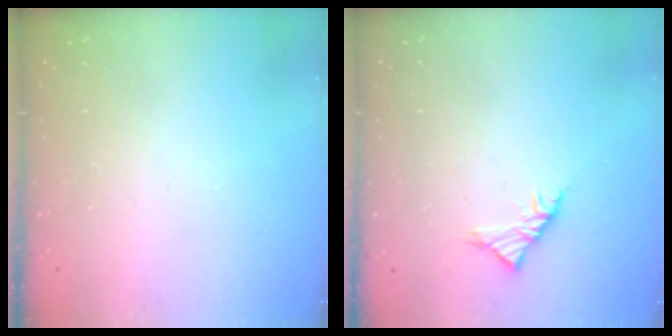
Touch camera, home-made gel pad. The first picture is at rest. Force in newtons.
{"total": 3.5, "press": 3.4, "slide": 1.0}